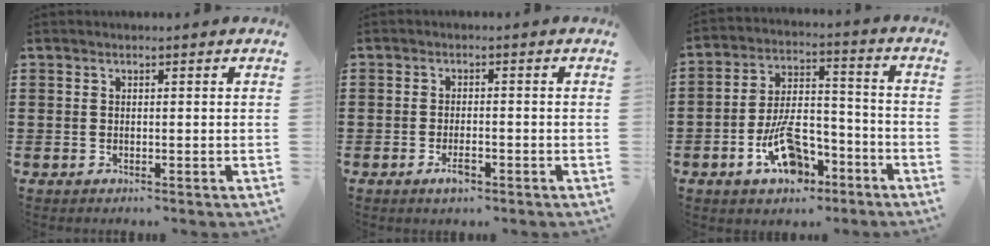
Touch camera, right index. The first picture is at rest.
{"total": 2.7, "force": [-1.4, 0.9, 2.1], "torque": [-0.037, 0.001, -0.025]}
{"total": 11.2, "force": [-6.1, 5.7, 7.4], "torque": [-0.131, 0.020, -0.108]}